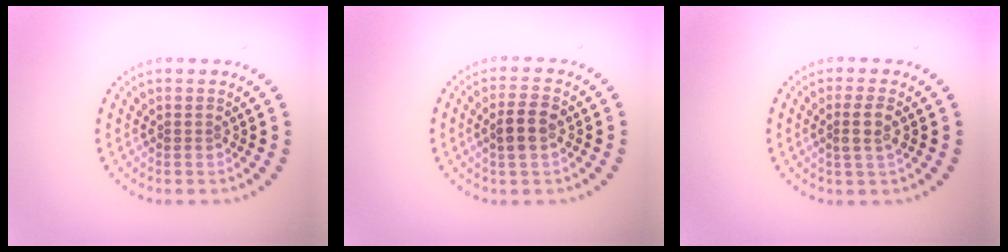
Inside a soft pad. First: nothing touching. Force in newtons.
{"total": 2.9, "press": 2.8, "slide": 0.7}
{"total": 2.0, "press": 1.7, "slide": 0.9}